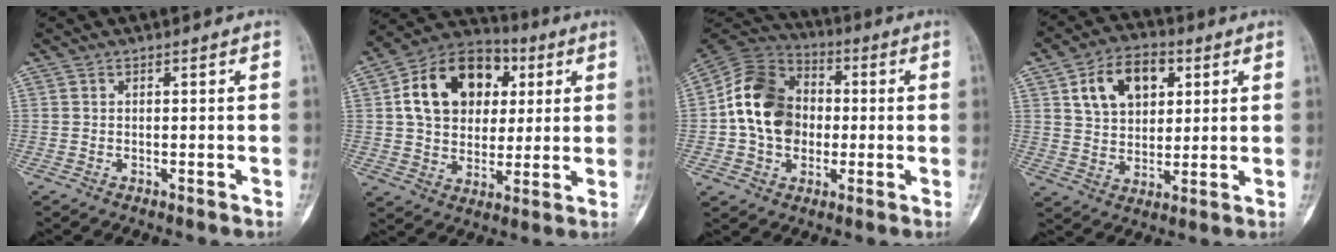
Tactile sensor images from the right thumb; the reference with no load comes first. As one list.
[{"total": 18.4, "force": [4.6, 13.6, 11.5], "torque": [-0.162, 0.009, 0.074]}, {"total": 15.9, "force": [-0.3, 12.5, 9.9], "torque": [-0.147, 0.027, -0.015]}, {"total": 12.6, "force": [4.6, 8.5, 8.1], "torque": [-0.101, -0.005, 0.079]}]